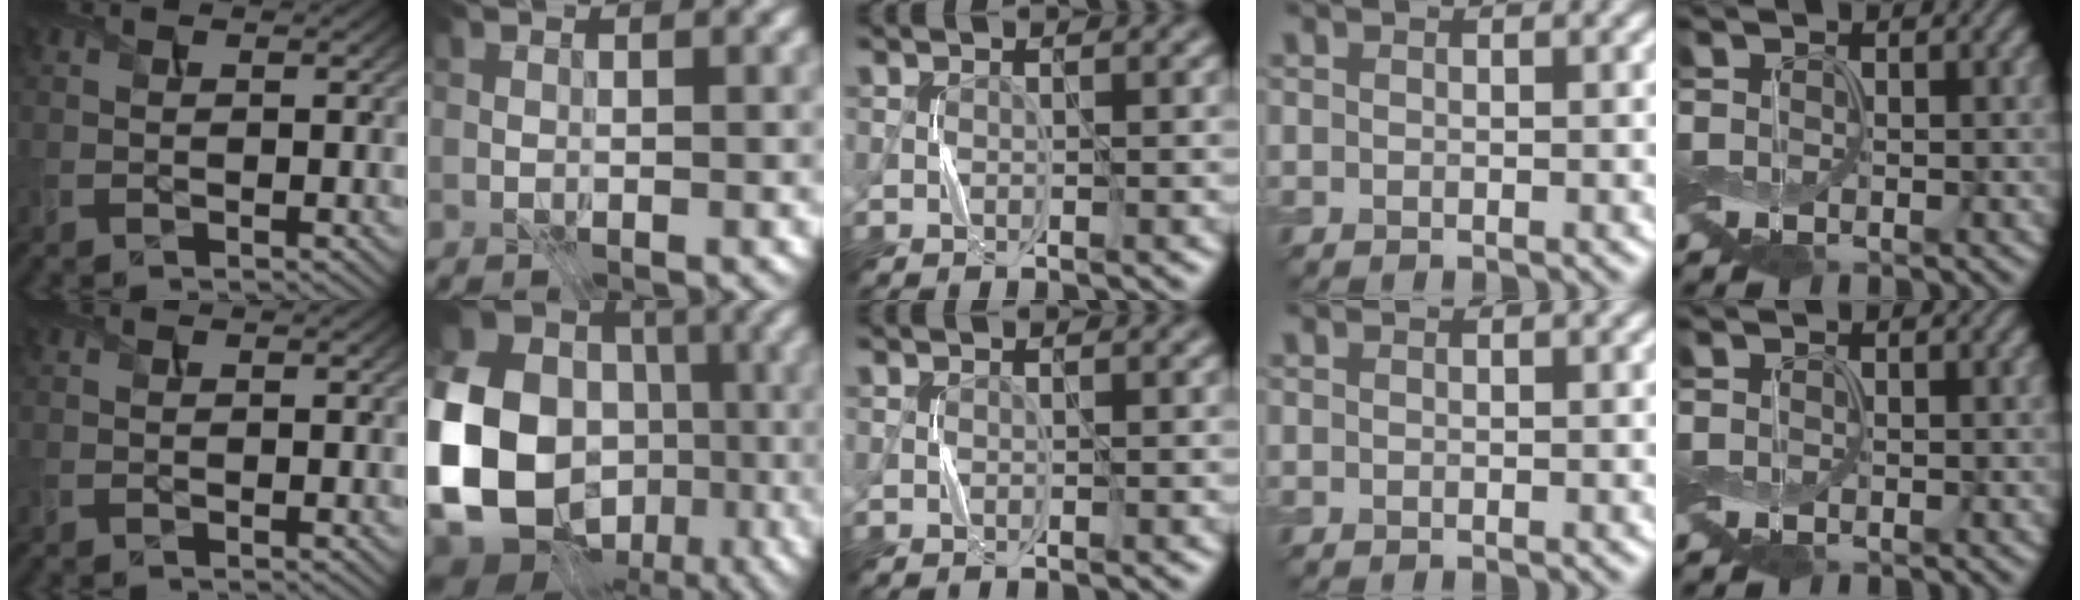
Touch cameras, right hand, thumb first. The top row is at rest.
{"index": {"total": 21.3, "force": [-3.0, 18.1, 10.8], "torque": [-0.240, -0.012, -0.084]}}